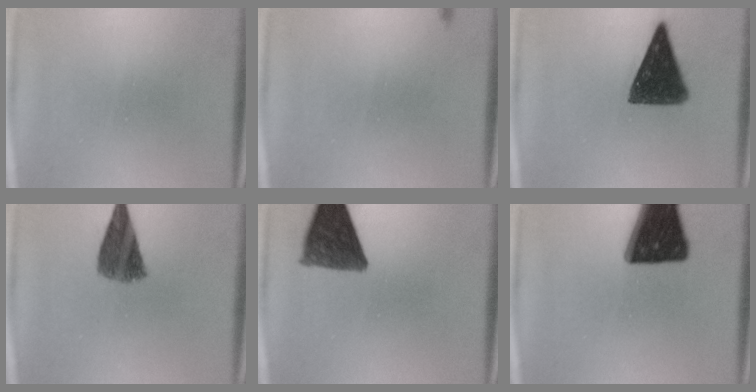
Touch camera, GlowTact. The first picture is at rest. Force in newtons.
{"total": 0.6}
{"total": 12.8}
{"total": 8.8}
{"total": 10.0}
{"total": 19.7}